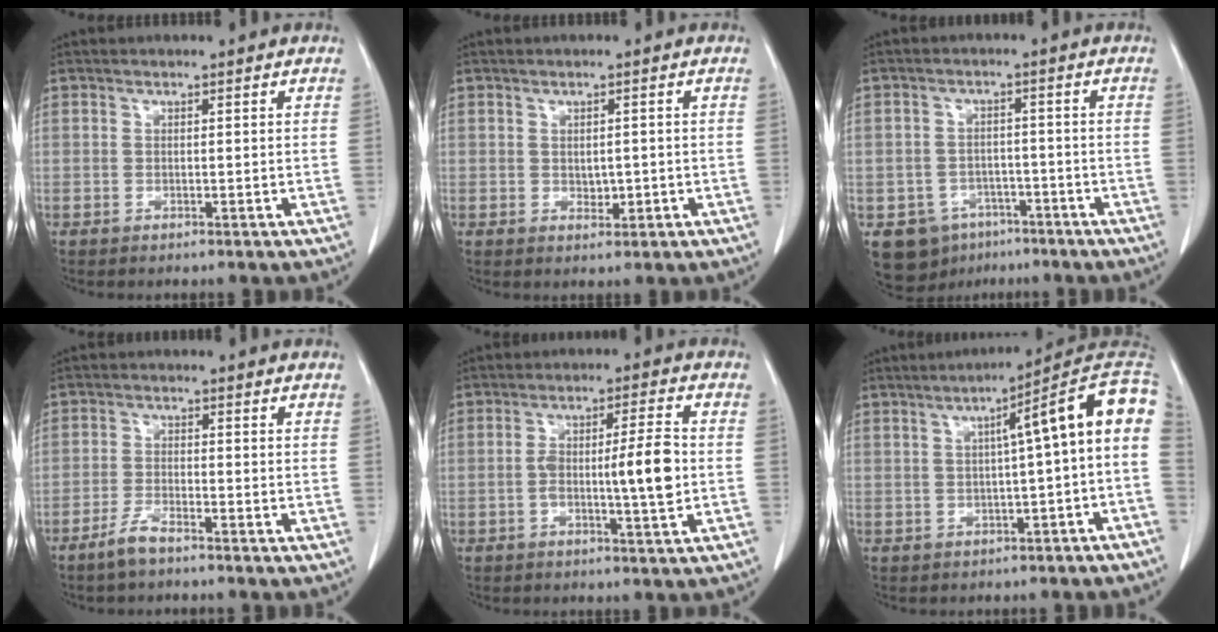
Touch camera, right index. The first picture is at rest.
{"total": 2.0, "force": [-0.2, 1.3, 1.5], "torque": [-0.020, -0.001, 0.002]}
{"total": 7.4, "force": [-4.2, 5.9, 1.4], "torque": [-0.023, 0.010, -0.058]}
{"total": 3.2, "force": [-2.7, 0.4, 1.7], "torque": [-0.037, -0.001, -0.059]}
{"total": 7.9, "force": [-1.0, 0.8, 7.8], "torque": [-0.132, 0.009, -0.018]}
{"total": 11.2, "force": [1.5, 0.2, 11.1], "torque": [-0.141, 0.041, 0.010]}